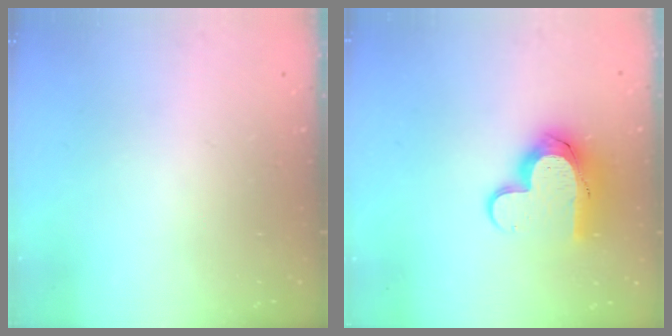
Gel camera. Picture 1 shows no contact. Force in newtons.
{"total": 12.2, "press": 12.2, "slide": 1.0}